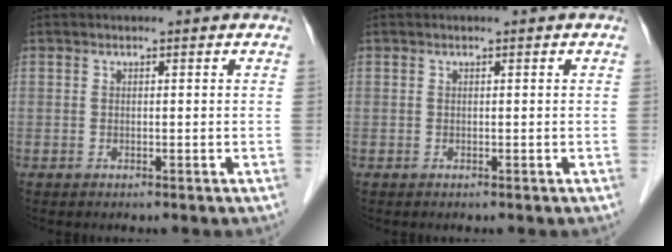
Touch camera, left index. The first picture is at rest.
{"total": 0.0}